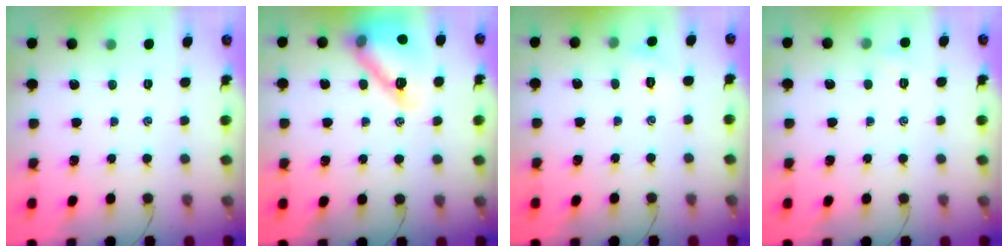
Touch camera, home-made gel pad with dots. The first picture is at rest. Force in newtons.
{"total": 17.3, "press": 17.1, "slide": 2.3}
{"total": 2.2, "press": 2.1, "slide": 0.6}
{"total": 3.4, "press": 3.2, "slide": 0.9}